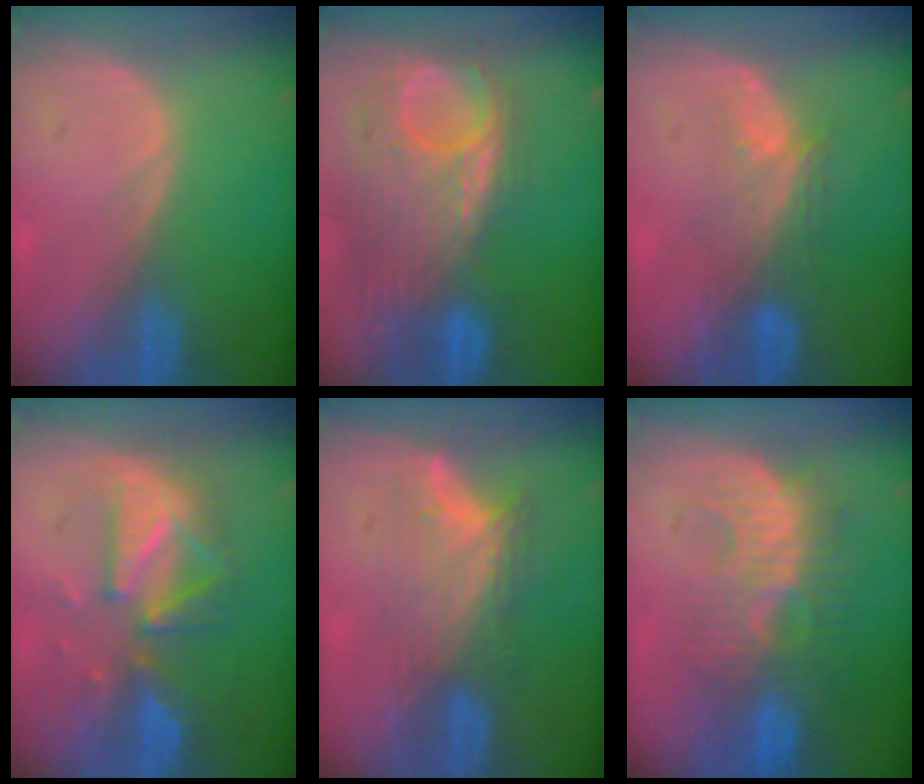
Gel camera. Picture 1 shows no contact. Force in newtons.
{"total": 12.0, "press": 10.4, "slide": 6.0}
{"total": 4.9, "press": 4.7, "slide": 1.6}
{"total": 8.3, "press": 8.3, "slide": 0.6}
{"total": 7.8, "press": 6.8, "slide": 3.7}
{"total": 9.2, "press": 9.0, "slide": 1.9}